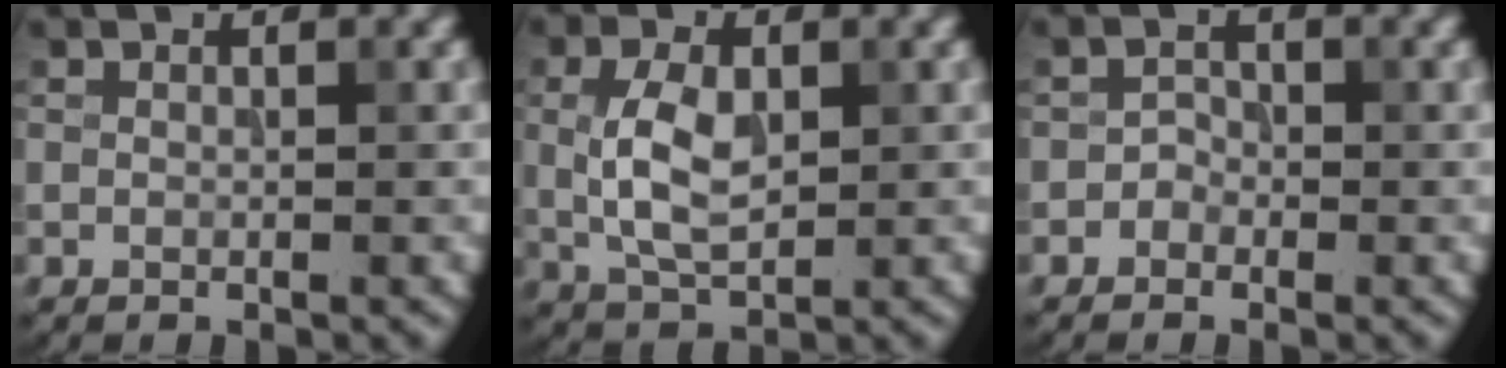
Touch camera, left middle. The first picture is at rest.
{"total": 4.8, "force": [0.3, 2.7, 3.9], "torque": [-0.088, 0.004, 0.008]}
{"total": 1.1, "force": [-0.6, 0.9, 0.2], "torque": [0.000, 0.003, -0.013]}